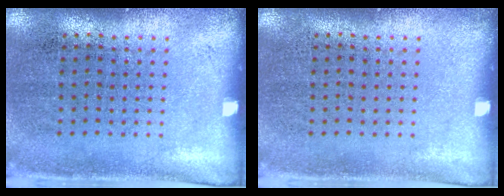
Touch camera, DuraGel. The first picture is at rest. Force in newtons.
{"total": 0.0}